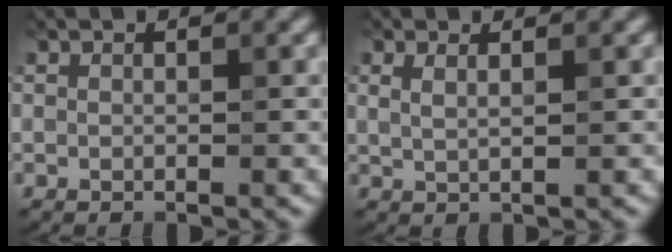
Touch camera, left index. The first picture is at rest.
{"total": 1.8, "force": [1.0, 0.8, 1.3], "torque": [-0.013, 0.002, 0.010]}